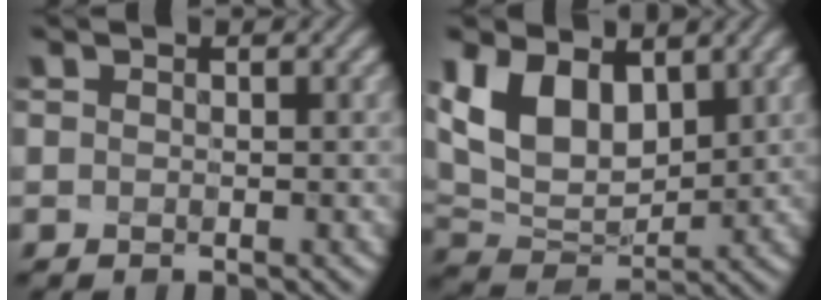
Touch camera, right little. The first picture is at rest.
{"total": 5.9, "force": [2.1, 3.7, 4.1], "torque": [-0.089, -0.013, 0.042]}